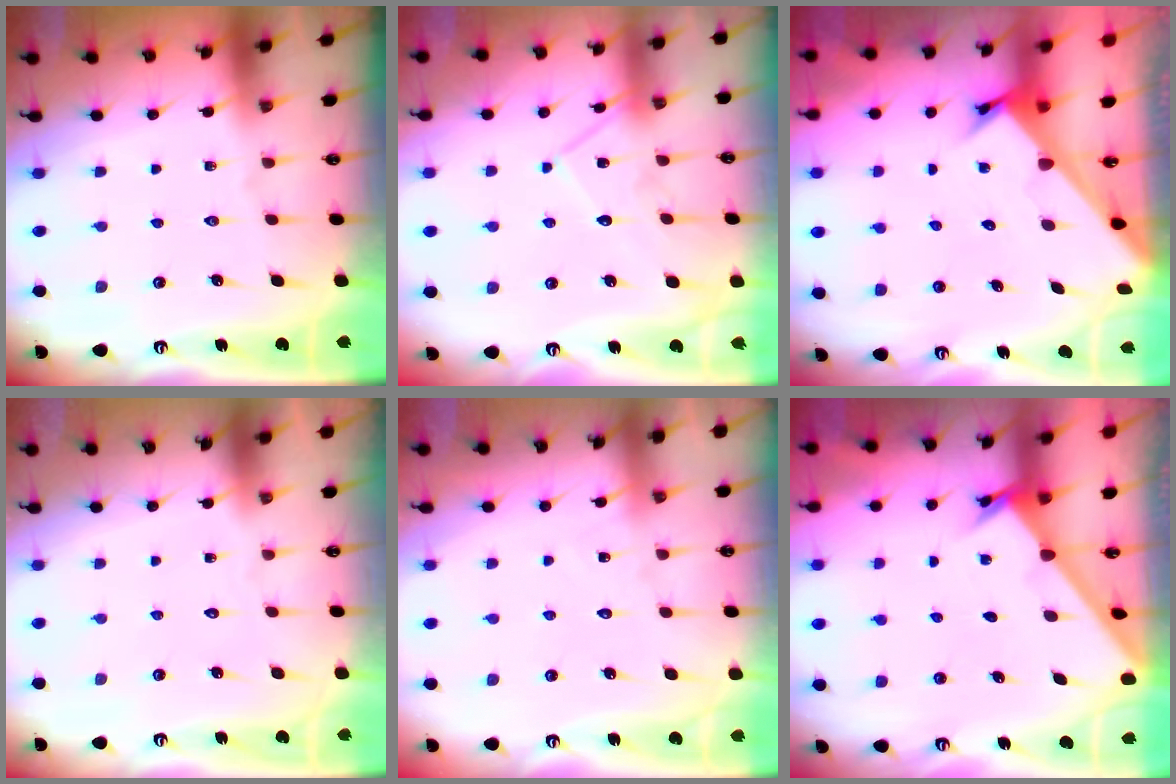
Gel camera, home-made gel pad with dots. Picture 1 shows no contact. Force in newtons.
{"total": 11.5, "press": 11.5, "slide": 0.8}
{"total": 2.7, "press": 2.7, "slide": 0.3}
{"total": 1.6, "press": 1.6, "slide": 0.1}
{"total": 7.1, "press": 7.1, "slide": 0.5}
{"total": 1.9, "press": 1.9, "slide": 0.1}